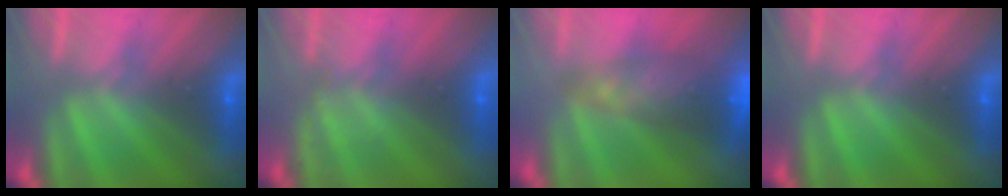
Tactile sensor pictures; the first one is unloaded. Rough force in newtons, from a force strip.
{"total": 2.1}
{"total": 7.0}
{"total": 0.0}